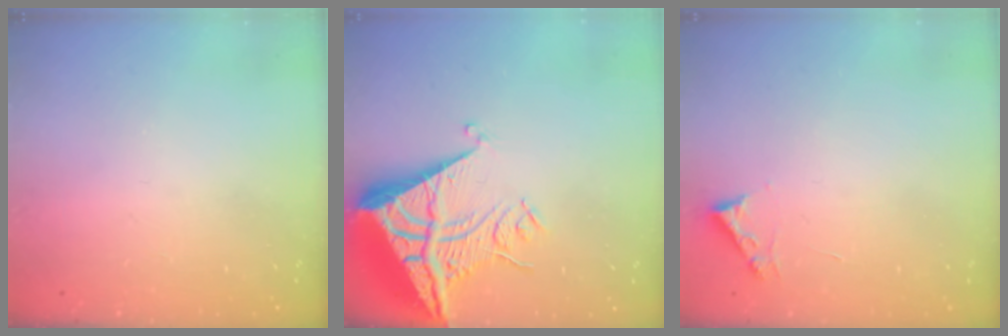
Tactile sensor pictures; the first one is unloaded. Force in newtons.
{"total": 13.3, "press": 13.2, "slide": 1.4}
{"total": 2.7, "press": 2.7, "slide": 0.3}